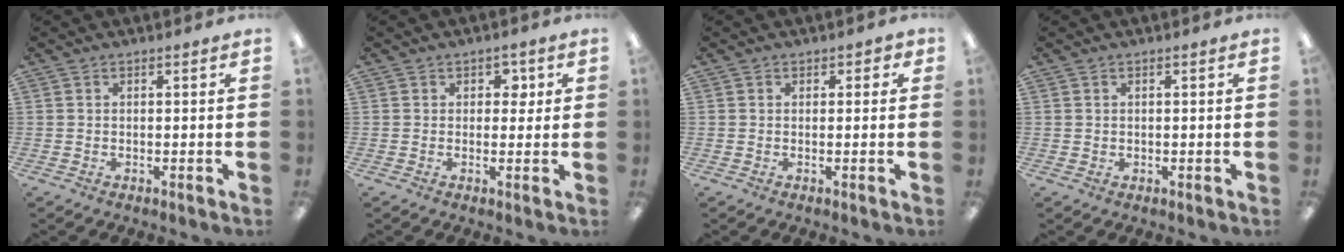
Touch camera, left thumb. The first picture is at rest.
{"total": 3.1, "force": [1.1, 2.3, 1.8], "torque": [-0.014, -0.001, 0.012]}
{"total": 1.3, "force": [0.2, 1.1, 0.7], "torque": [-0.005, 0.003, 0.001]}
{"total": 0.8, "force": [0.3, 0.7, -0.1], "torque": [0.000, 0.006, 0.003]}